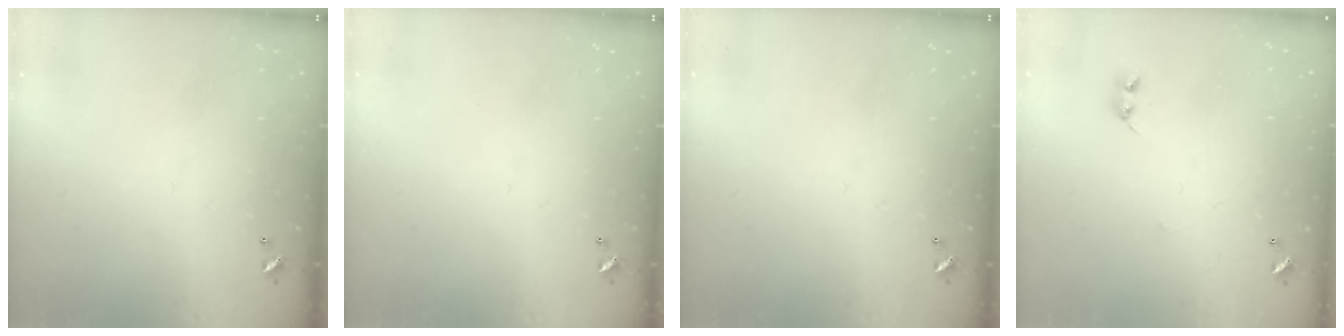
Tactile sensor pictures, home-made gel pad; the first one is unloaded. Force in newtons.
{"total": 0.0}
{"total": 0.0}
{"total": 2.2, "press": 2.2, "slide": 0.4}